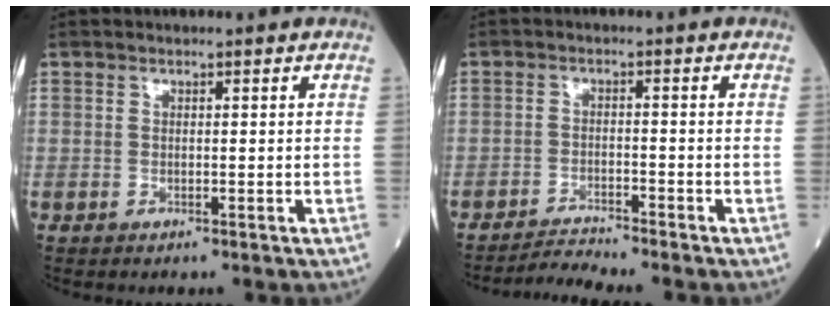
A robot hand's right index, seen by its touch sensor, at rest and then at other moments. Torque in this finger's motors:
{"motor_torque": [-0.08, -0.34, 0.07, 0.00]}